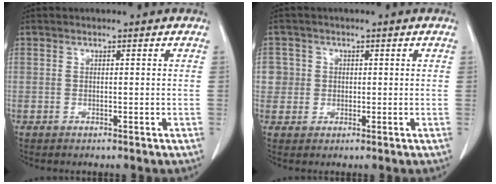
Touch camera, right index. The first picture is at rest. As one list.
[{"total": 3.1, "force": [0.5, 3.1, -0.1], "torque": [0.019, 0.009, 0.010]}]